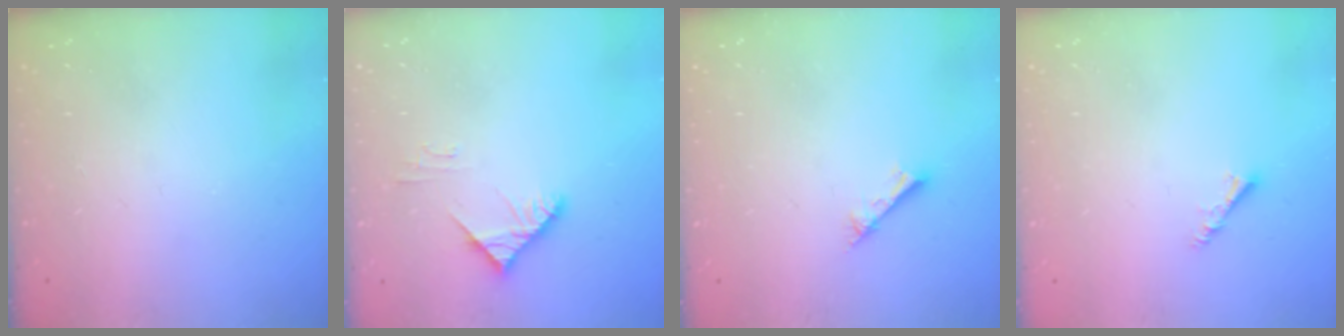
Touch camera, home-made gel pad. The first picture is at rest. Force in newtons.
{"total": 5.6, "press": 5.6, "slide": 0.6}
{"total": 1.6, "press": 1.6, "slide": 0.2}
{"total": 3.0, "press": 2.9, "slide": 0.6}